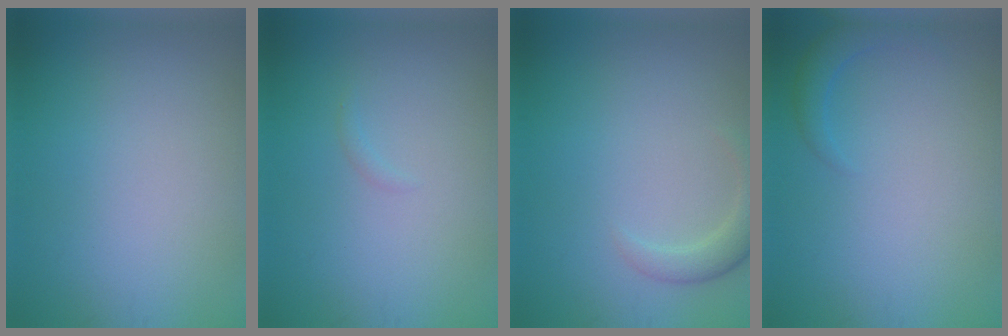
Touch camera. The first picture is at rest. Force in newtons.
{"total": 0.5, "press": 0.5, "slide": 0.1}
{"total": 2.2, "press": 2.2, "slide": 0.2}
{"total": 1.8, "press": 1.8, "slide": 0.1}